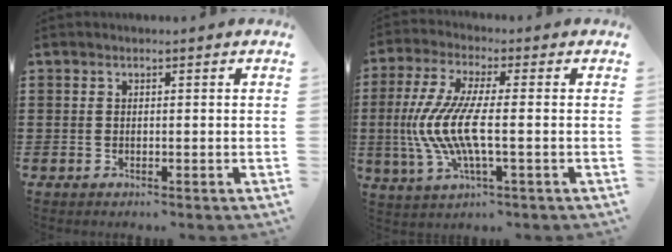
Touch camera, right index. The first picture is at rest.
{"total": 9.3, "force": [-1.6, 2.0, 8.9], "torque": [-0.210, -0.022, -0.040]}